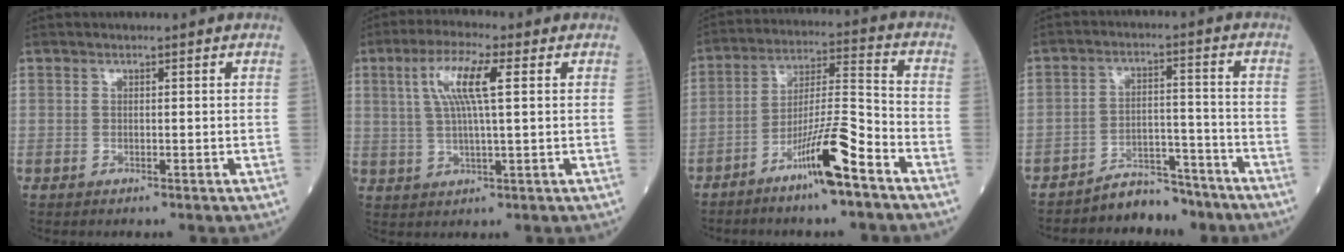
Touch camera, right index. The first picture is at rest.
{"total": 8.1, "force": [2.3, 0.8, 7.7], "torque": [-0.157, 0.012, 0.044]}
{"total": 11.0, "force": [-6.8, 0.4, 8.7], "torque": [-0.157, 0.000, -0.124]}
{"total": 7.3, "force": [-6.6, 2.9, 0.8], "torque": [-0.006, 0.031, -0.106]}